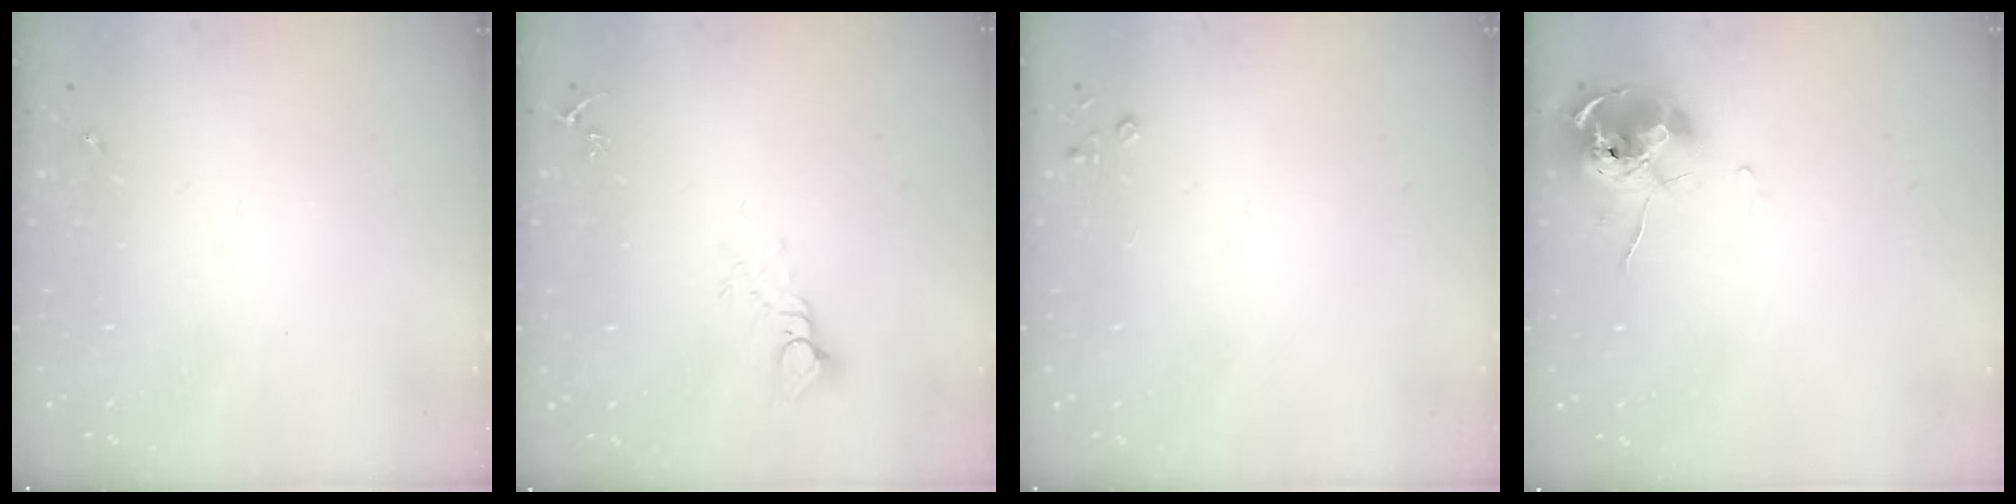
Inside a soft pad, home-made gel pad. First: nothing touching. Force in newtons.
{"total": 4.3, "press": 4.3, "slide": 0.3}
{"total": 2.2, "press": 2.2, "slide": 0.3}
{"total": 10.4, "press": 10.3, "slide": 1.2}